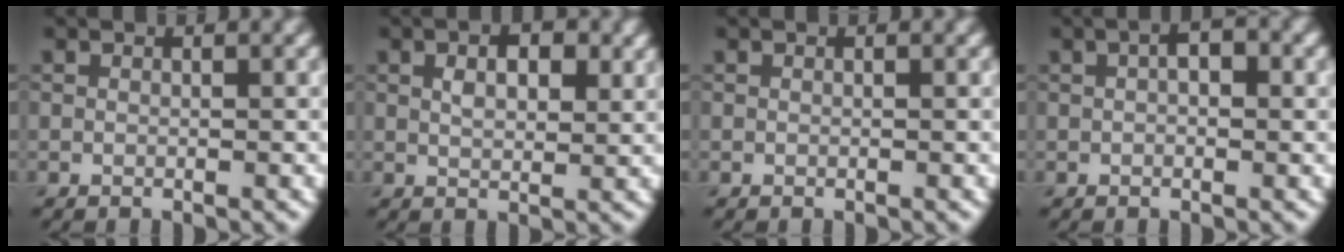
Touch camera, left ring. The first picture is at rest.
{"total": 3.4, "force": [1.1, 1.8, 2.6], "torque": [-0.036, -0.002, 0.020]}
{"total": 0.0}
{"total": 2.6, "force": [0.7, 1.2, 2.2], "torque": [-0.028, 0.001, 0.007]}